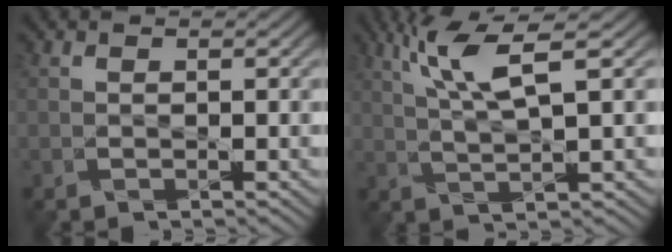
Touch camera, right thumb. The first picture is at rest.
{"total": 6.5, "force": [3.0, 0.1, 5.7], "torque": [-0.130, 0.013, 0.068]}